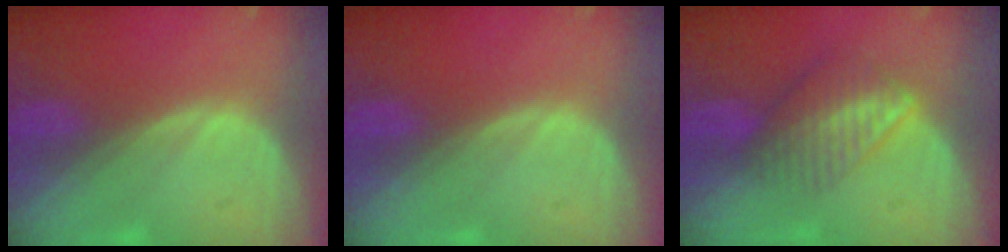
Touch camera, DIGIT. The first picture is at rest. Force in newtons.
{"total": 0.0}
{"total": 6.7, "press": 5.8, "slide": 3.3}